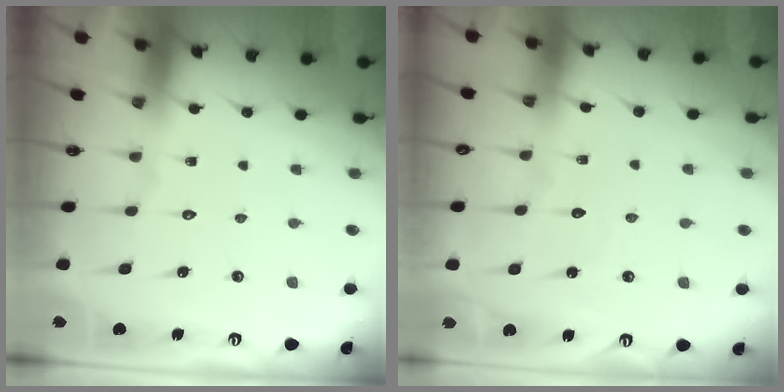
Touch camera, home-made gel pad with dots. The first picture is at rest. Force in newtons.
{"total": 3.5, "press": 3.5, "slide": 0.3}